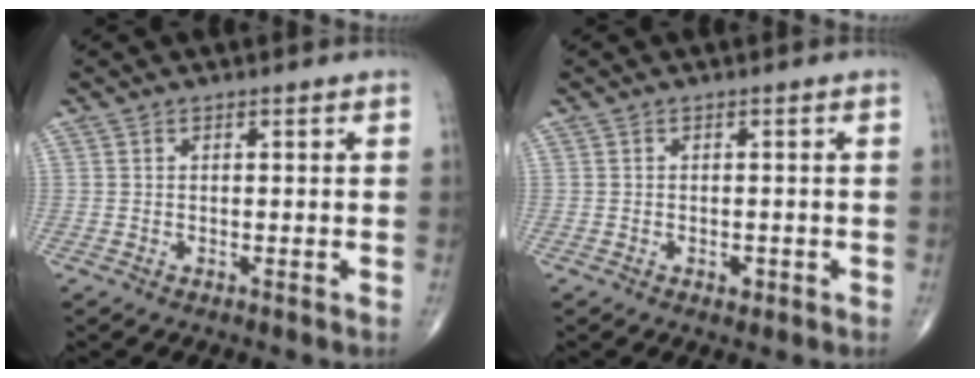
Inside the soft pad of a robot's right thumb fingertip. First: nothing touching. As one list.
[{"total": 1.4, "force": [-0.6, 0.9, 0.8], "torque": [-0.010, 0.000, -0.008]}]